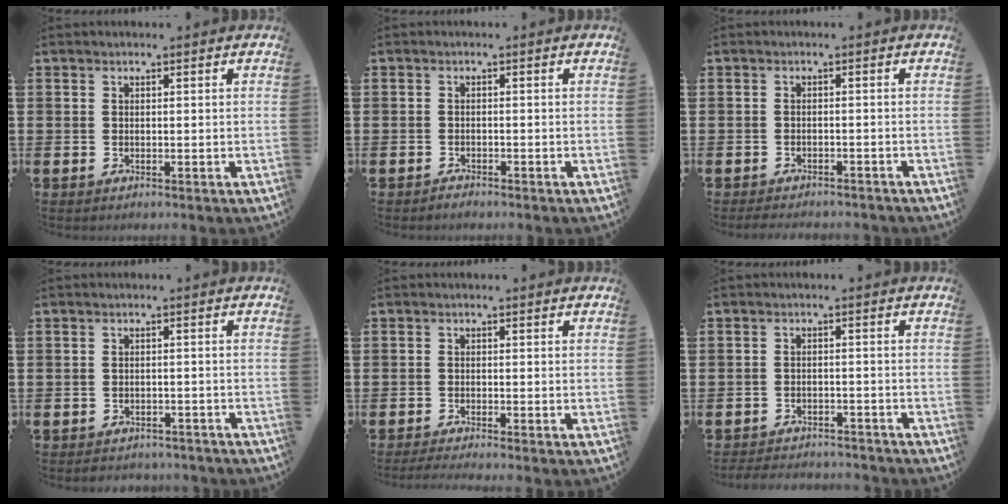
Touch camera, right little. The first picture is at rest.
{"total": 0.8, "force": [-0.8, 0.1, 0.0], "torque": [-0.003, -0.002, -0.017]}
{"total": 1.4, "force": [-1.4, 0.0, 0.1], "torque": [-0.005, 0.002, -0.030]}
{"total": 1.3, "force": [-1.3, 0.2, -0.1], "torque": [-0.003, 0.003, -0.029]}
{"total": 1.1, "force": [-0.9, -0.1, 0.7], "torque": [-0.009, -0.001, -0.017]}
{"total": 2.3, "force": [-2.3, 0.1, -0.2], "torque": [-0.003, 0.002, -0.051]}